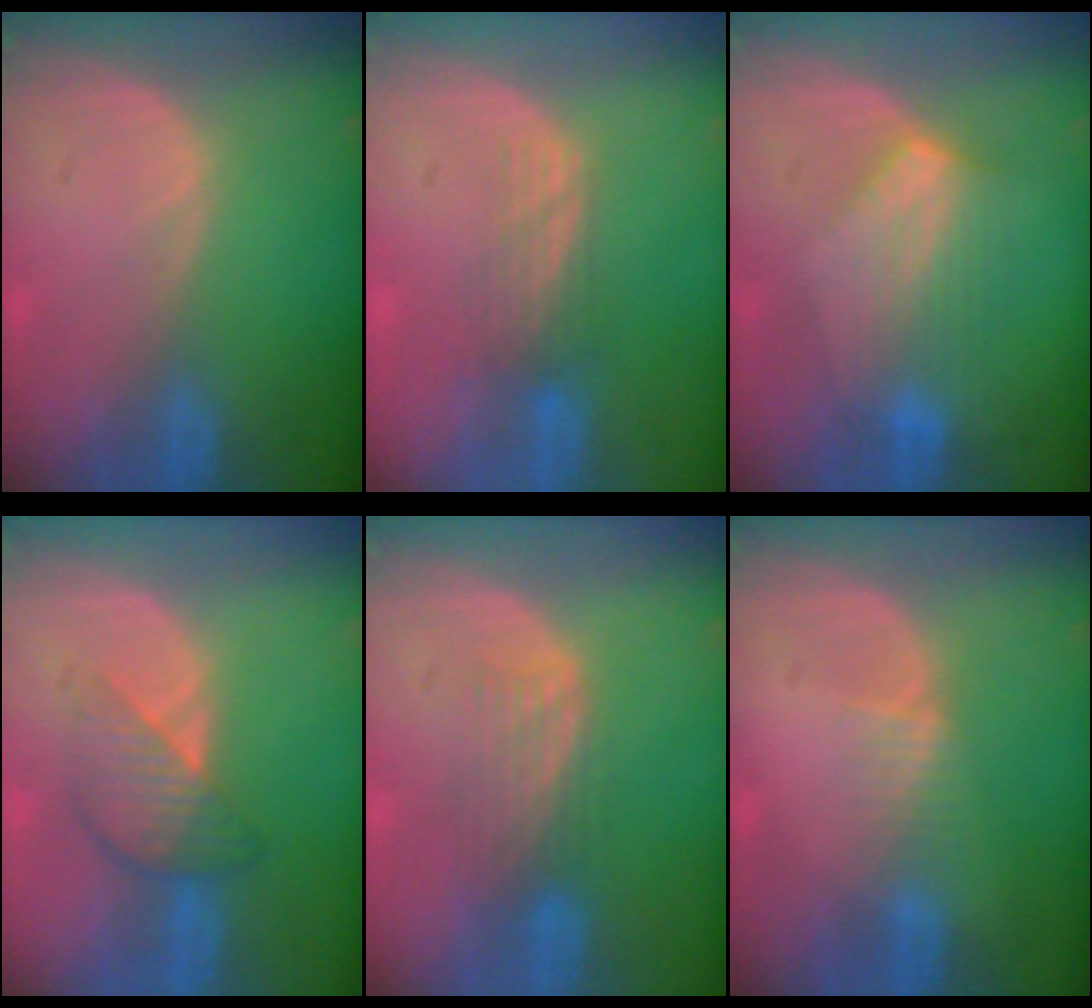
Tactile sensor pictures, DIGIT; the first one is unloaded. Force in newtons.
{"total": 3.5, "press": 2.8, "slide": 2.1}
{"total": 7.0, "press": 6.6, "slide": 2.3}
{"total": 5.0, "press": 5.0, "slide": 0.1}
{"total": 4.4, "press": 3.7, "slide": 2.4}
{"total": 1.9, "press": 1.9, "slide": 0.2}